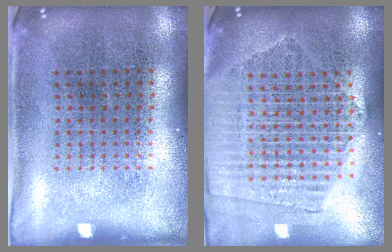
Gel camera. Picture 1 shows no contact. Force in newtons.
{"total": 2.1, "press": 1.9, "slide": 0.9}